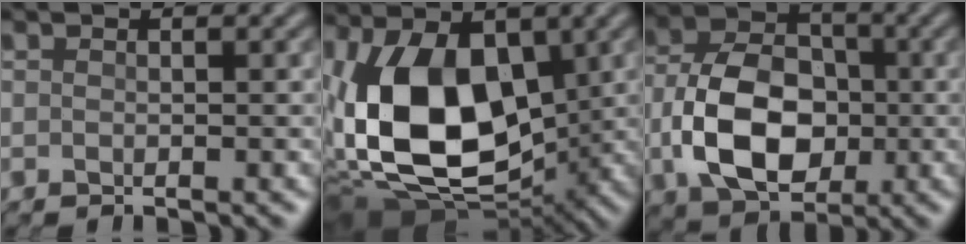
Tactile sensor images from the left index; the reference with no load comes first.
{"total": 15.7, "force": [-0.5, 8.9, 12.9], "torque": [-0.248, -0.015, -0.018]}
{"total": 9.4, "force": [-1.7, 6.3, 6.7], "torque": [-0.141, 0.005, -0.032]}